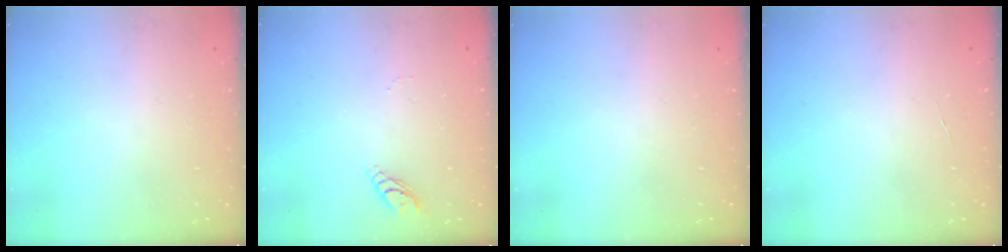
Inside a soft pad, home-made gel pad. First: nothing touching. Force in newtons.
{"total": 3.7, "press": 3.7, "slide": 0.4}
{"total": 0.0}
{"total": 2.1, "press": 2.1, "slide": 0.2}